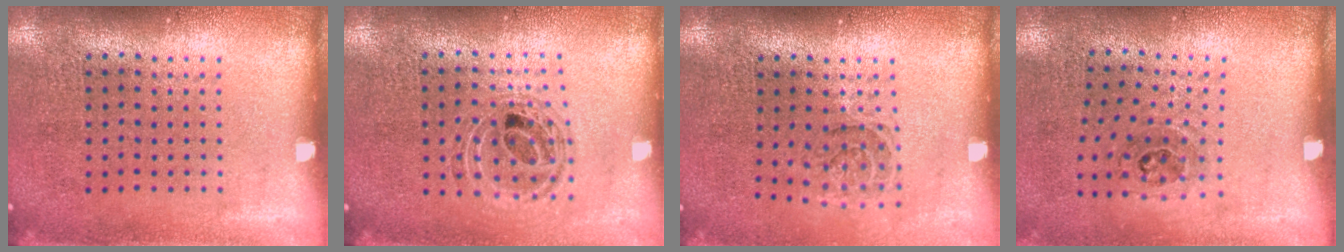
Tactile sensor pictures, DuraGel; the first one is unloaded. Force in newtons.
{"total": 0.5, "press": 0.5, "slide": 0.1}
{"total": 1.4, "press": 1.1, "slide": 0.8}
{"total": 1.1, "press": 0.7, "slide": 0.9}